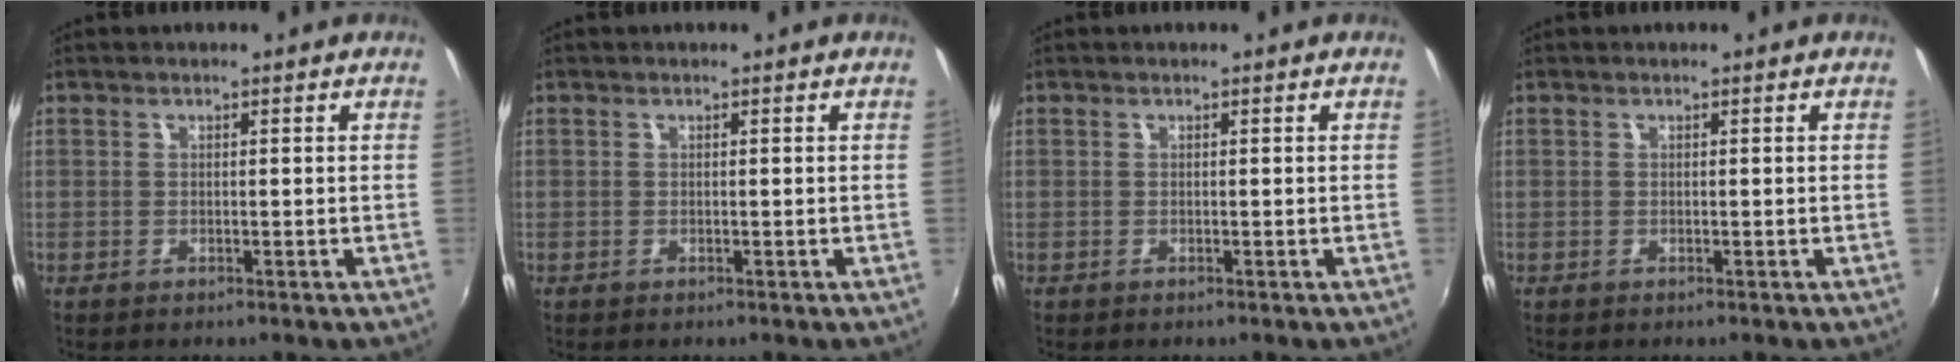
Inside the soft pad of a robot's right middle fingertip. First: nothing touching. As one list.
[{"total": 0.0}, {"total": 0.0}, {"total": 0.0}]